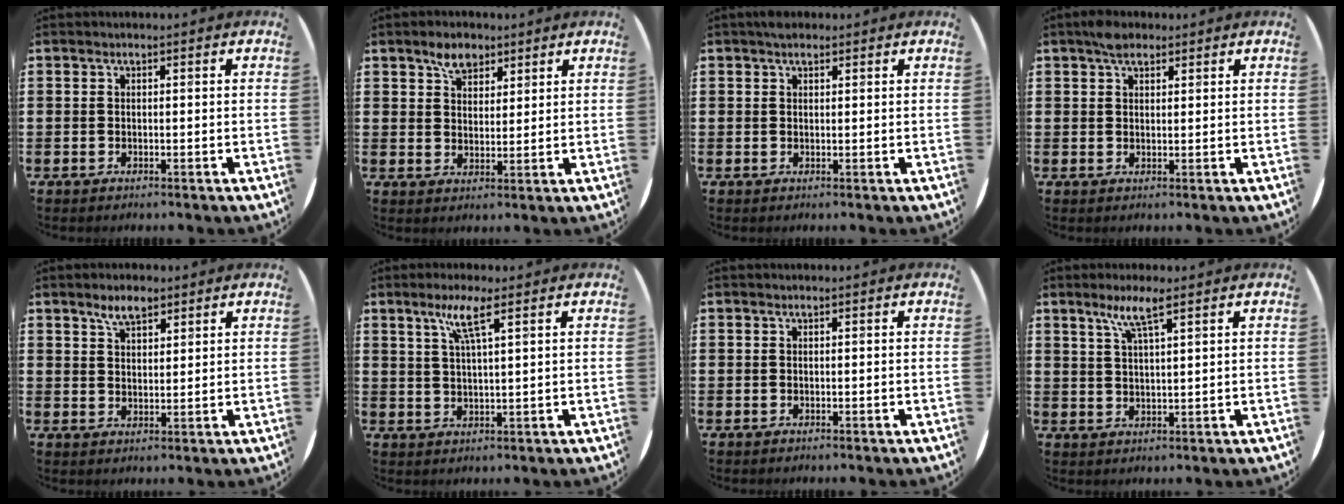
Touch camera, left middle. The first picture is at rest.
{"total": 4.1, "force": [3.1, 2.2, 1.6], "torque": [-0.022, 0.000, 0.054]}
{"total": 0.9, "force": [0.8, 0.4, 0.1], "torque": [-0.002, 0.003, 0.015]}
{"total": 2.6, "force": [2.0, 1.1, 1.1], "torque": [-0.016, 0.003, 0.035]}
{"total": 4.1, "force": [3.1, 1.8, 2.1], "torque": [-0.037, 0.003, 0.054]}
{"total": 4.9, "force": [3.0, 0.3, 3.8], "torque": [-0.082, 0.006, 0.048]}
{"total": 0.0}
{"total": 4.8, "force": [3.2, 0.5, 3.5], "torque": [-0.076, 0.006, 0.054]}